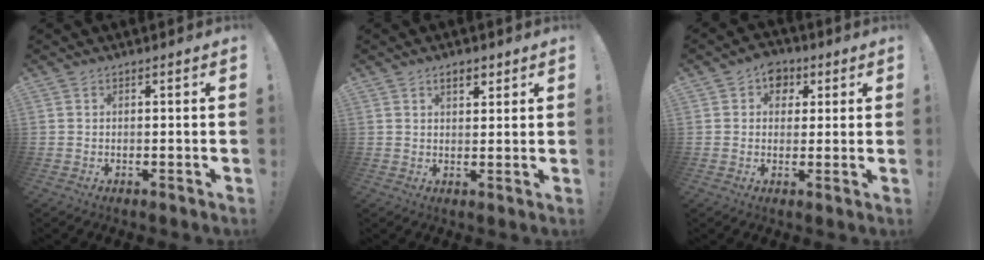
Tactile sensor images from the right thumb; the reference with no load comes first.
{"total": 3.9, "force": [2.3, 2.0, 2.4], "torque": [-0.024, -0.008, 0.037]}
{"total": 6.4, "force": [1.9, 5.8, 2.1], "torque": [-0.016, -0.006, 0.036]}